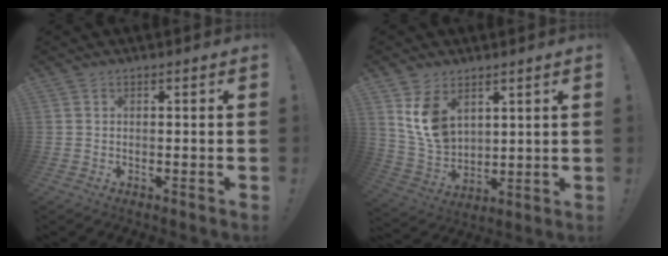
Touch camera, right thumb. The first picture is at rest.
{"total": 10.9, "force": [5.3, 7.8, 5.5], "torque": [-0.098, -0.033, 0.104]}